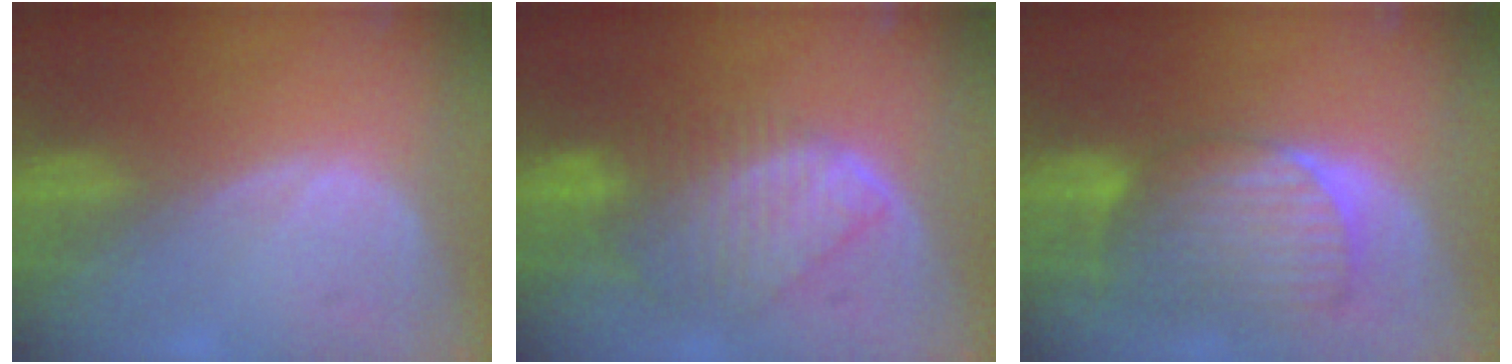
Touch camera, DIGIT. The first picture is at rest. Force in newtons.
{"total": 8.9, "press": 7.7, "slide": 4.5}
{"total": 8.9, "press": 8.3, "slide": 3.1}